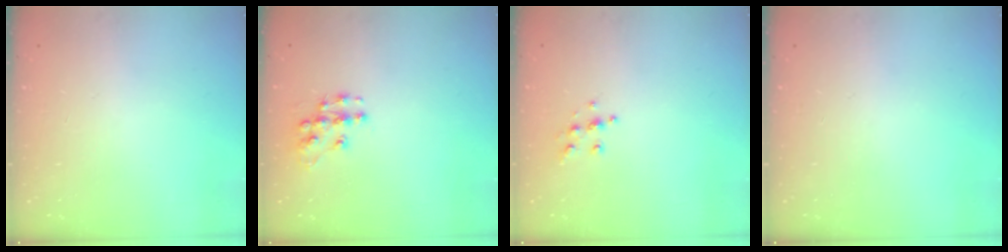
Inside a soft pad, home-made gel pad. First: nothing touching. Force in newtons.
{"total": 9.7, "press": 9.7, "slide": 0.7}
{"total": 6.4, "press": 6.4, "slide": 0.6}
{"total": 0.0}